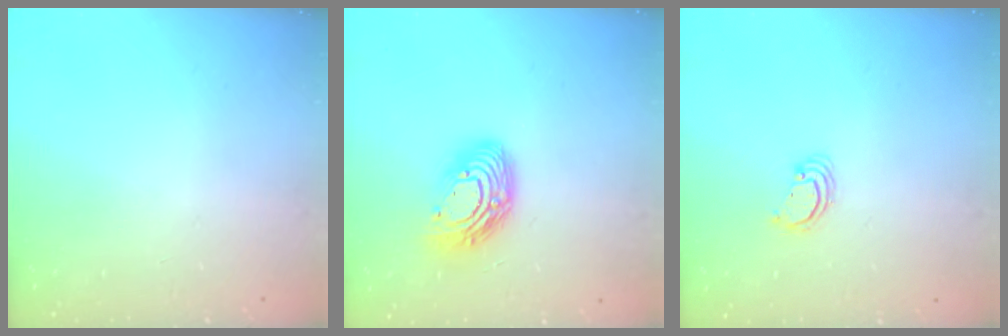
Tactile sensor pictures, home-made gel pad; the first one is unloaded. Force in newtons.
{"total": 13.4, "press": 13.4, "slide": 1.0}
{"total": 2.2, "press": 2.2, "slide": 0.2}